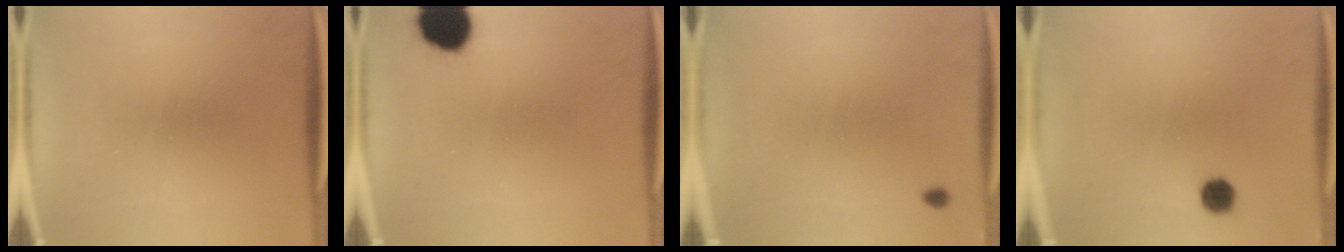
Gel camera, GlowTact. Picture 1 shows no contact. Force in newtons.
{"total": 10.9}
{"total": 0.8}
{"total": 3.1}